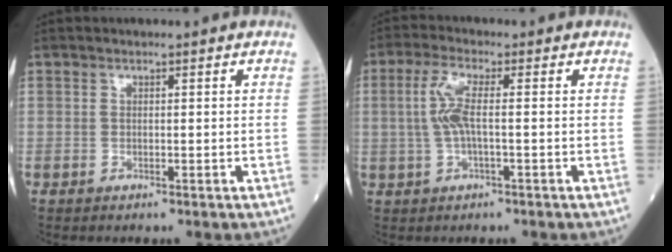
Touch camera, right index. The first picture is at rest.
{"total": 4.8, "force": [0.1, 0.7, 4.8], "torque": [-0.112, 0.007, -0.001]}